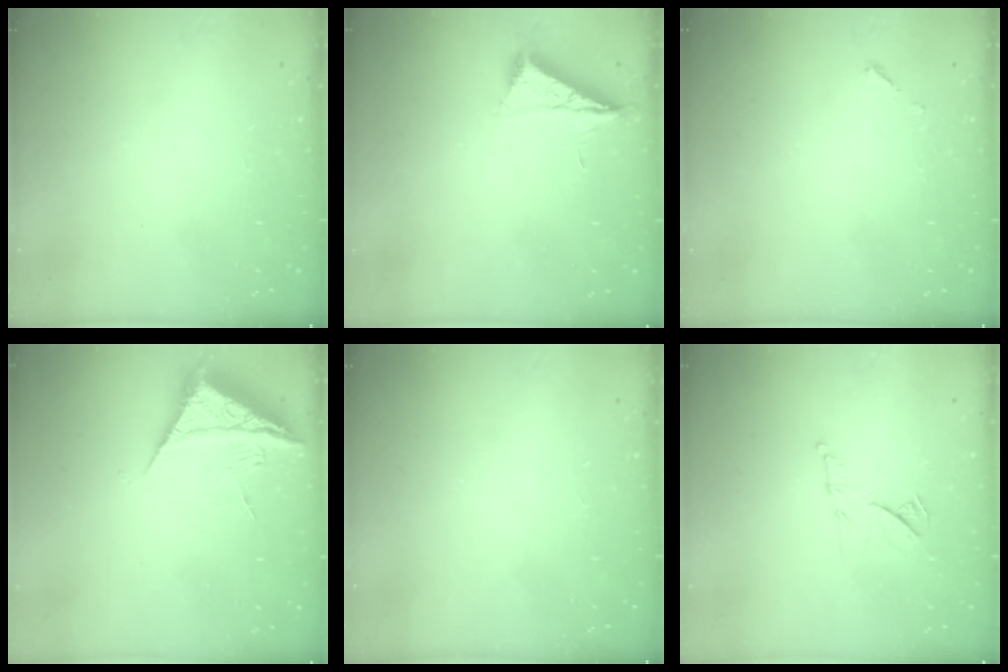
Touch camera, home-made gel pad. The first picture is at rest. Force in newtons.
{"total": 6.5, "press": 6.4, "slide": 0.9}
{"total": 2.6, "press": 2.6, "slide": 0.3}
{"total": 7.6, "press": 7.6, "slide": 0.5}
{"total": 0.0}
{"total": 11.8, "press": 11.8, "slide": 0.7}